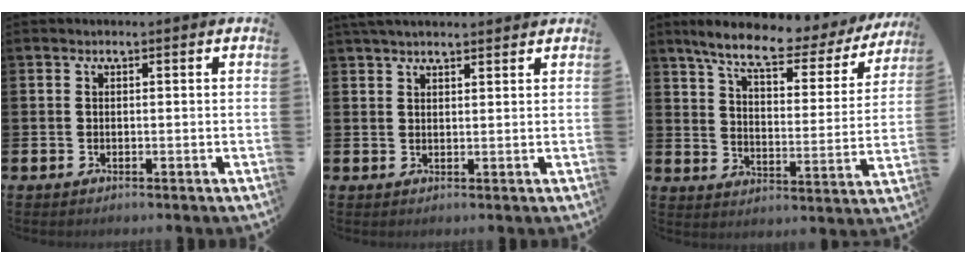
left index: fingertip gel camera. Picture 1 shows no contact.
{"total": 2.9, "force": [2.7, 0.4, 0.9], "torque": [-0.019, -0.005, 0.048]}
{"total": 8.8, "force": [7.6, 1.6, 4.2], "torque": [-0.107, -0.045, 0.126]}